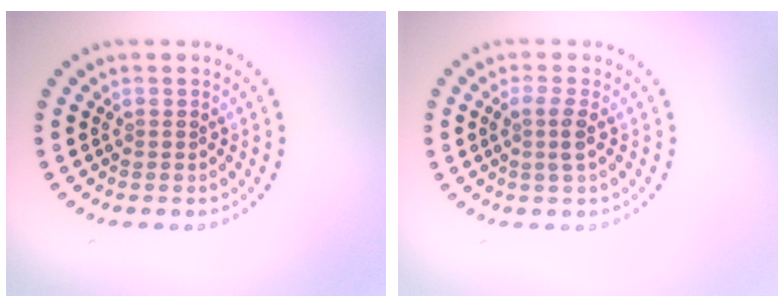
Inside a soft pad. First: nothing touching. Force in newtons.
{"total": 1.7, "press": 1.4, "slide": 0.8}